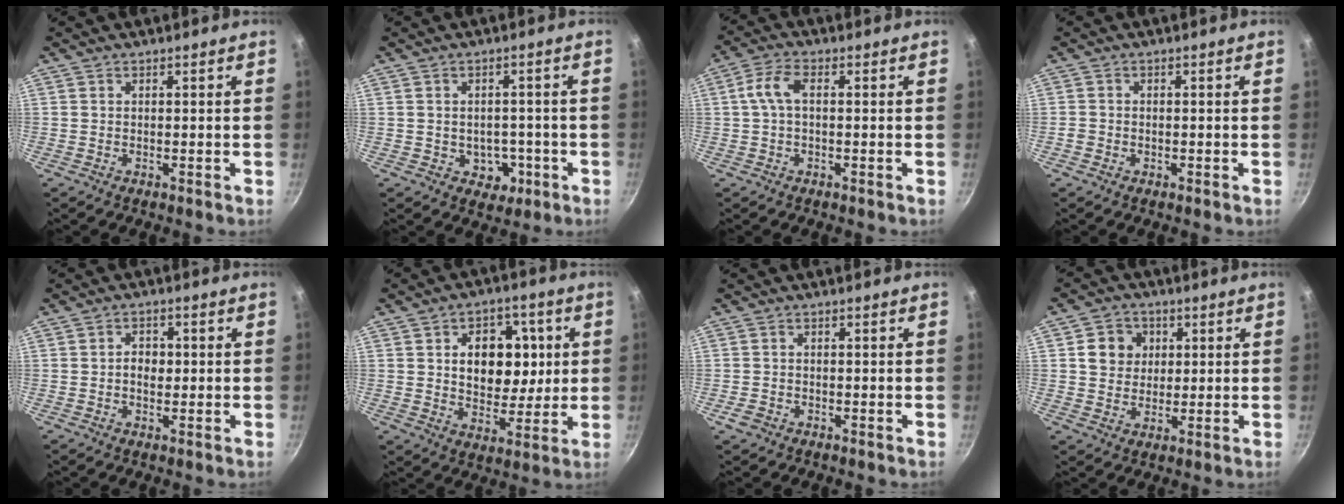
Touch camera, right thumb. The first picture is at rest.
{"total": 5.0, "force": [-1.6, 4.0, 2.4], "torque": [-0.003, 0.015, -0.015]}
{"total": 5.2, "force": [0.6, 2.6, 4.4], "torque": [-0.097, 0.018, 0.007]}
{"total": 1.3, "force": [-0.5, 1.1, 0.4], "torque": [-0.004, 0.004, -0.012]}
{"total": 3.2, "force": [-0.1, 2.4, 2.2], "torque": [-0.020, 0.007, -0.006]}
{"total": 13.4, "force": [2.4, 9.4, 9.2], "torque": [-0.075, -0.003, 0.040]}
{"total": 1.9, "force": [-1.0, 1.4, 0.7], "torque": [-0.013, 0.003, -0.018]}
{"total": 7.4, "force": [1.7, 6.5, 3.0], "torque": [-0.018, -0.003, 0.027]}